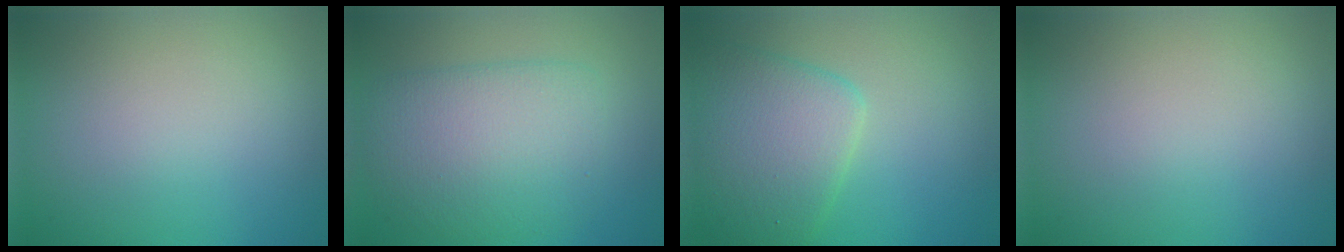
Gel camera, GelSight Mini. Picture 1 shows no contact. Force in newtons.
{"total": 6.0, "press": 6.0, "slide": 0.2}
{"total": 5.9, "press": 5.9, "slide": 0.2}
{"total": 0.0}